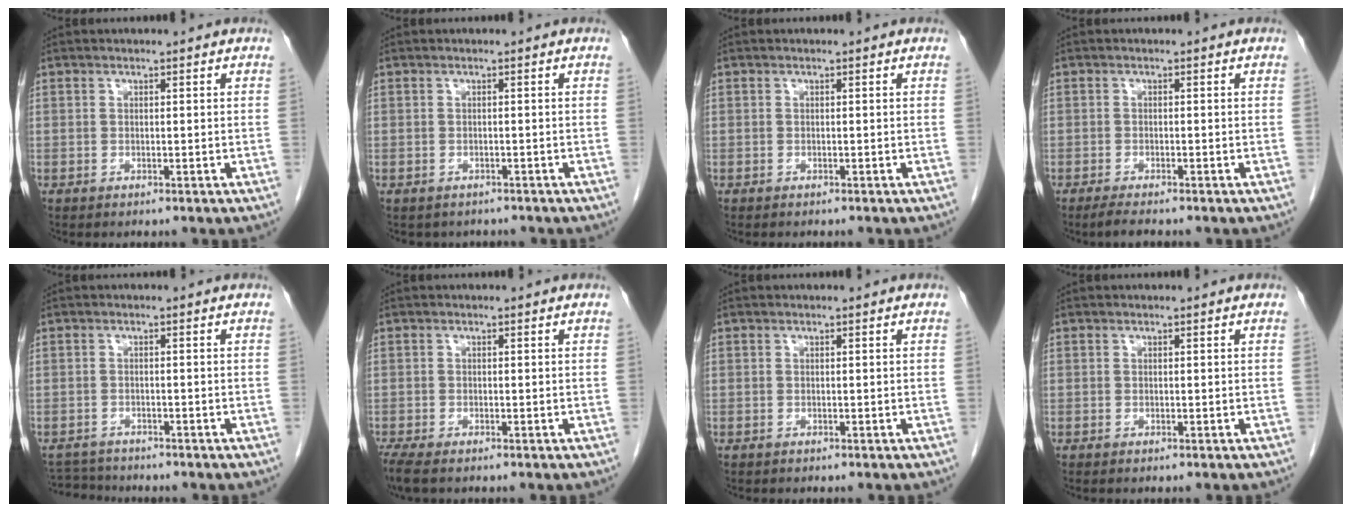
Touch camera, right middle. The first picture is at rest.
{"total": 3.2, "force": [-2.7, 1.7, 0.3], "torque": [-0.007, 0.005, -0.033]}
{"total": 1.2, "force": [-1.0, 0.3, 0.5], "torque": [-0.010, -0.002, -0.011]}
{"total": 2.5, "force": [-2.0, 0.3, 1.3], "torque": [-0.030, -0.008, -0.033]}
{"total": 3.9, "force": [-3.8, 0.6, -0.3], "torque": [0.006, -0.009, -0.065]}
{"total": 3.4, "force": [-2.7, 0.9, 2.0], "torque": [-0.042, -0.012, -0.045]}
{"total": 0.0}
{"total": 0.0}